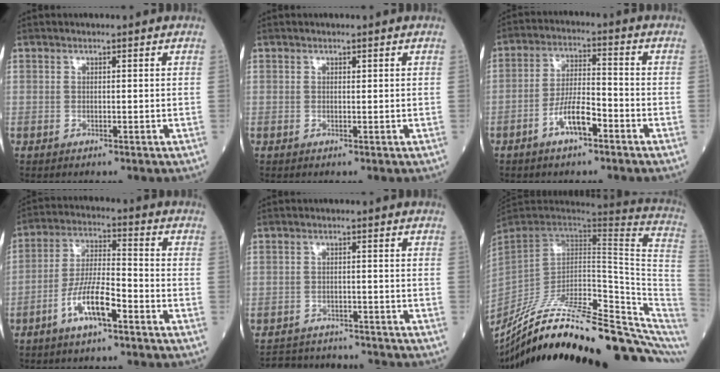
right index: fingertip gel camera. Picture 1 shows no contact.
{"total": 0.0}
{"total": 6.4, "force": [-3.4, 1.6, 5.1], "torque": [-0.104, 0.008, -0.062]}
{"total": 8.6, "force": [-4.4, 1.8, 7.1], "torque": [-0.144, 0.004, -0.082]}
{"total": 8.8, "force": [-8.4, 2.5, 1.1], "torque": [-0.018, 0.012, -0.113]}
{"total": 33.6, "force": [-26.1, 3.7, 20.7], "torque": [-0.231, -0.027, -0.390]}